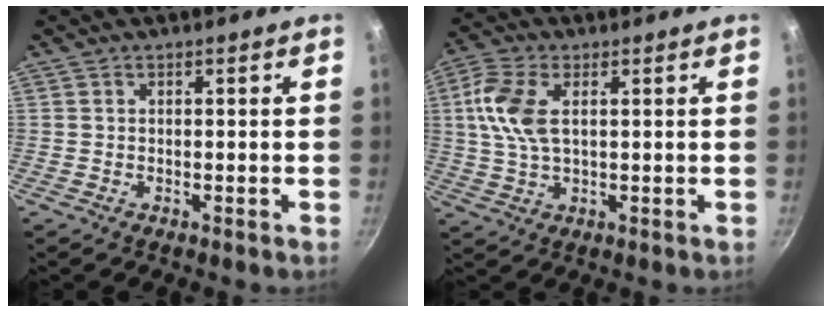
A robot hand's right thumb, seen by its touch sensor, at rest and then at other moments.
{"total": 9.2, "force": [1.9, 4.9, 7.5], "torque": [-0.157, 0.010, 0.033]}